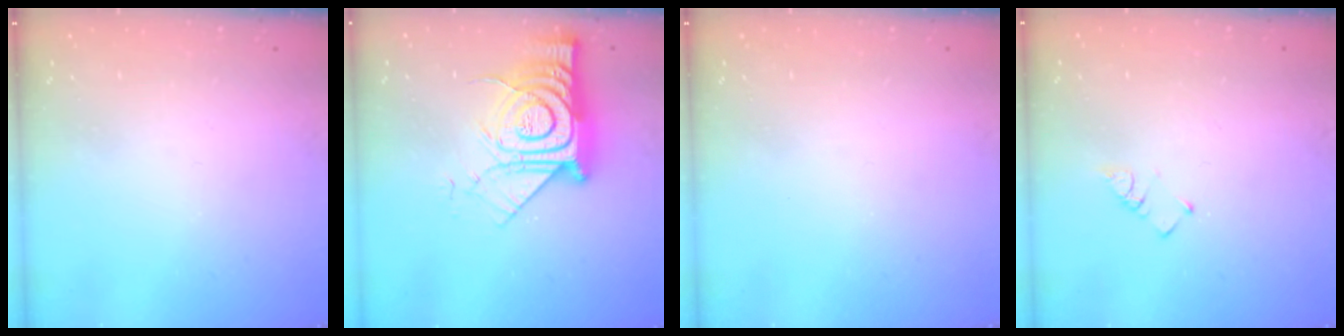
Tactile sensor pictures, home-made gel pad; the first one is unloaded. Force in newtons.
{"total": 17.3, "press": 17.2, "slide": 1.2}
{"total": 0.0}
{"total": 1.9, "press": 1.9, "slide": 0.3}